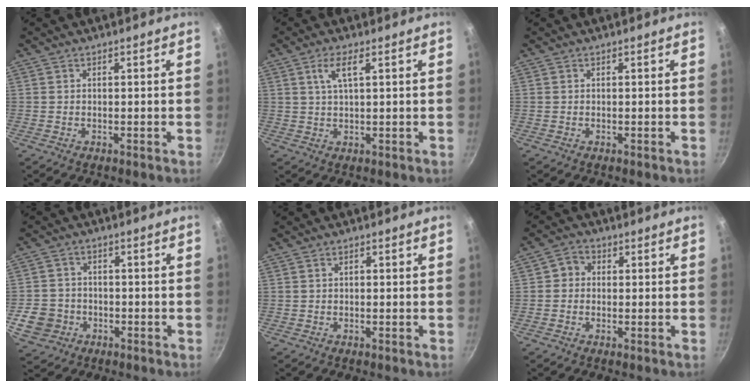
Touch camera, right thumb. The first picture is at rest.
{"total": 4.3, "force": [1.7, 1.0, 3.8], "torque": [-0.076, 0.002, 0.037]}
{"total": 0.0}
{"total": 7.4, "force": [-2.6, 6.4, 2.6], "torque": [-0.033, 0.020, -0.045]}
{"total": 0.7, "force": [0.1, 0.3, 0.6], "torque": [-0.009, 0.005, 0.002]}
{"total": 3.3, "force": [0.1, 3.0, 1.3], "torque": [-0.005, 0.005, -0.010]}